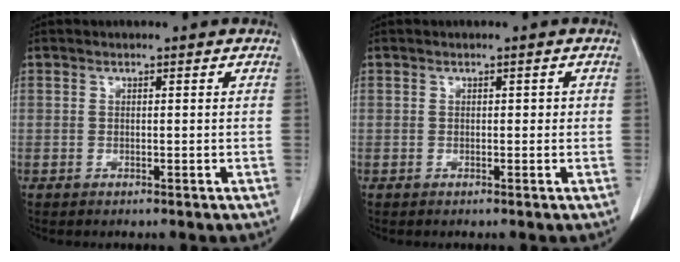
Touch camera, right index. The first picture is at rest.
{"total": 0.8, "force": [0.0, 0.6, 0.5], "torque": [-0.007, 0.009, 0.002]}